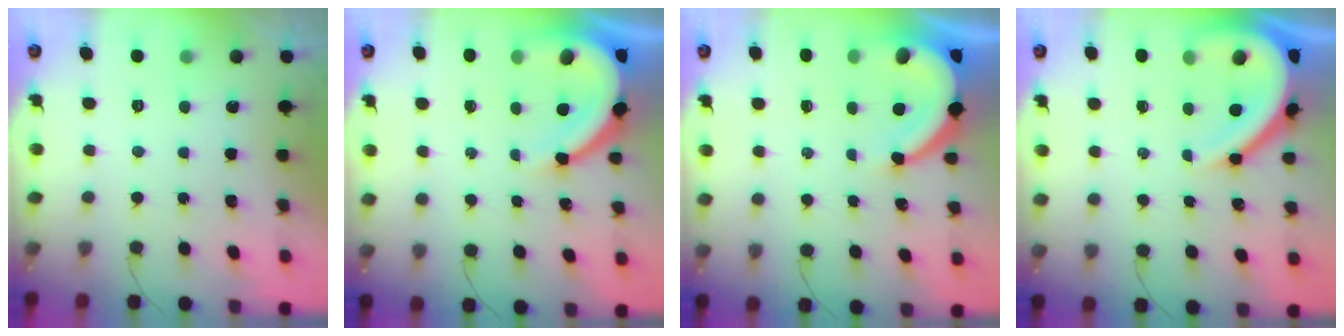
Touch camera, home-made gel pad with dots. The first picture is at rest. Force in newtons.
{"total": 10.2, "press": 10.1, "slide": 1.1}
{"total": 7.3, "press": 7.2, "slide": 0.8}
{"total": 12.9, "press": 12.8, "slide": 1.6}